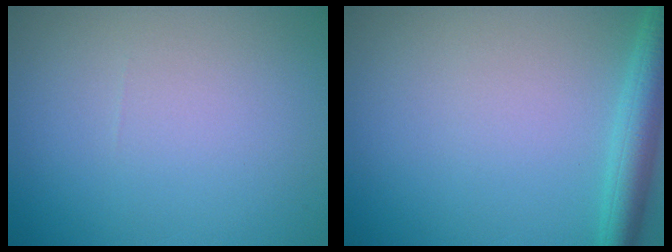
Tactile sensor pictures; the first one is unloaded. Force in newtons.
{"total": 3.5, "press": 3.5, "slide": 0.2}